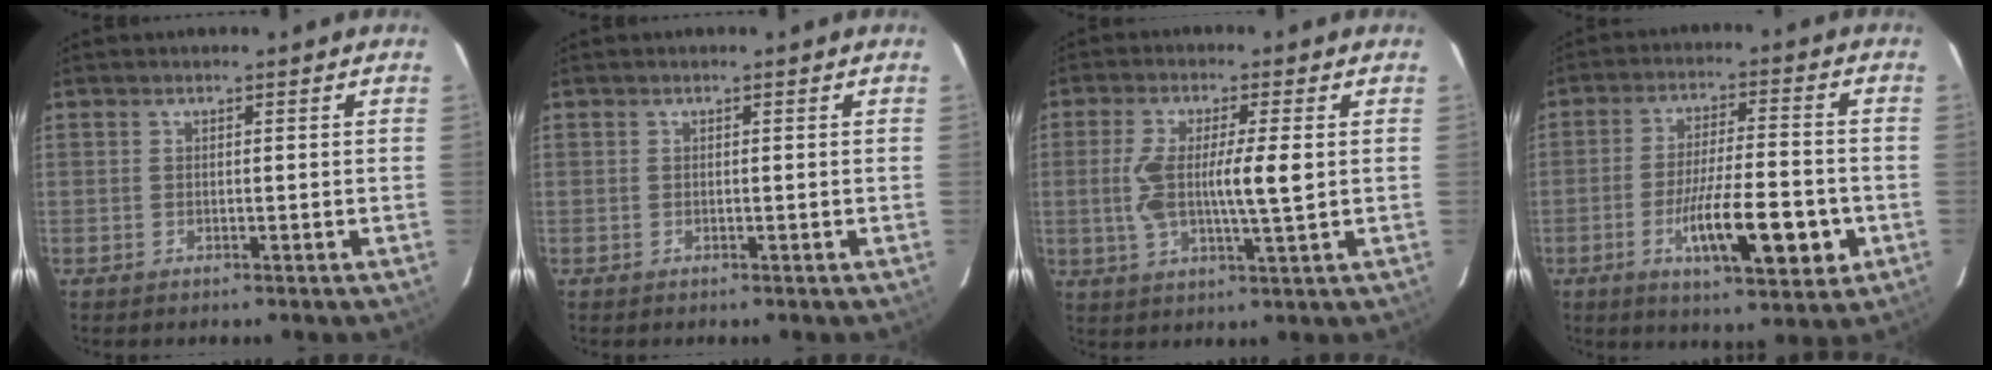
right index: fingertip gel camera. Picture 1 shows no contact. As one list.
[{"total": 0.0}, {"total": 8.6, "force": [0.3, 1.1, 8.6], "torque": [-0.166, 0.000, 0.004]}, {"total": 13.1, "force": [-4.4, 2.6, 12.1], "torque": [-0.201, -0.007, -0.064]}]